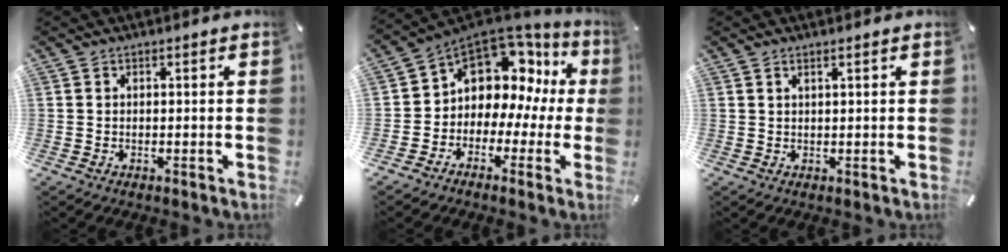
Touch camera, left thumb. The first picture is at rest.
{"total": 9.4, "force": [4.4, 7.5, 3.6], "torque": [-0.062, -0.051, 0.079]}
{"total": 1.2, "force": [0.7, 0.0, 0.9], "torque": [-0.018, -0.002, 0.013]}